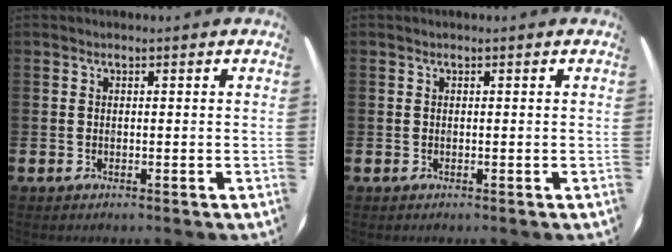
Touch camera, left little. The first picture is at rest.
{"total": 0.0}